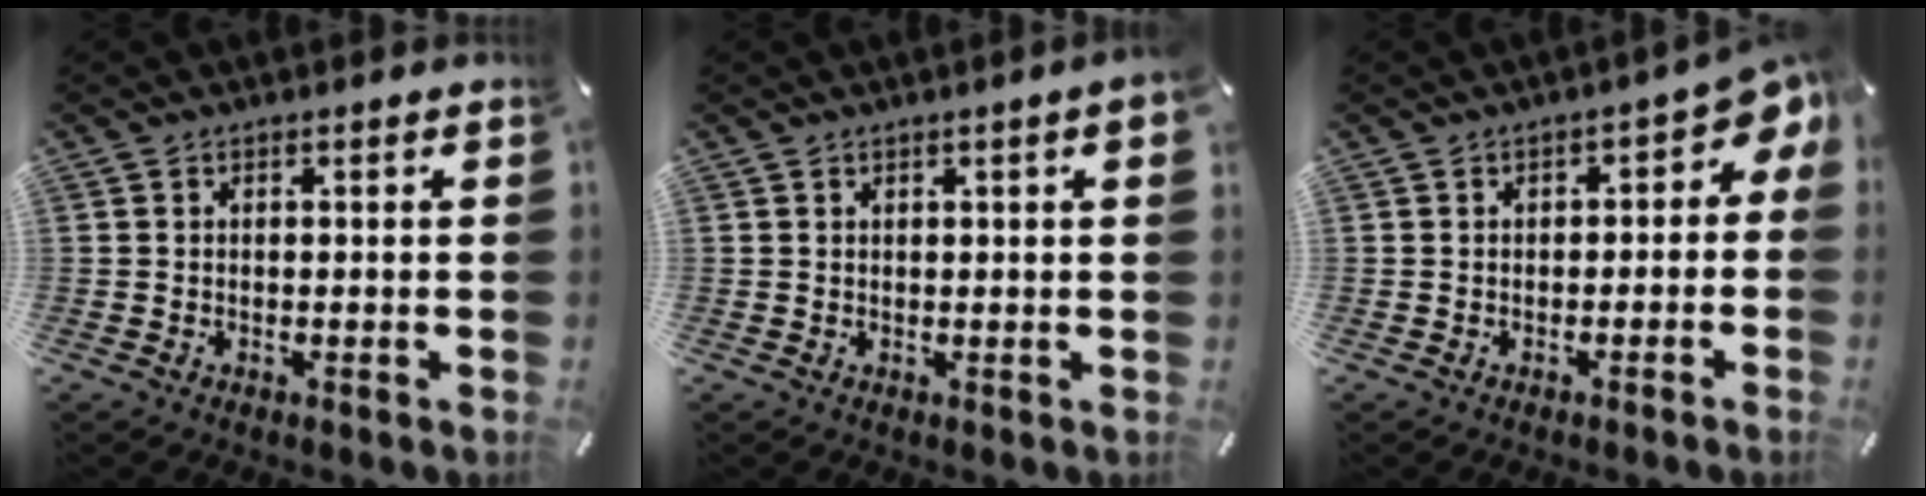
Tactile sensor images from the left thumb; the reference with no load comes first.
{"total": 2.0, "force": [0.9, 0.2, 1.8], "torque": [-0.035, 0.001, 0.014]}
{"total": 4.4, "force": [0.4, 2.8, 3.3], "torque": [-0.042, -0.005, 0.000]}